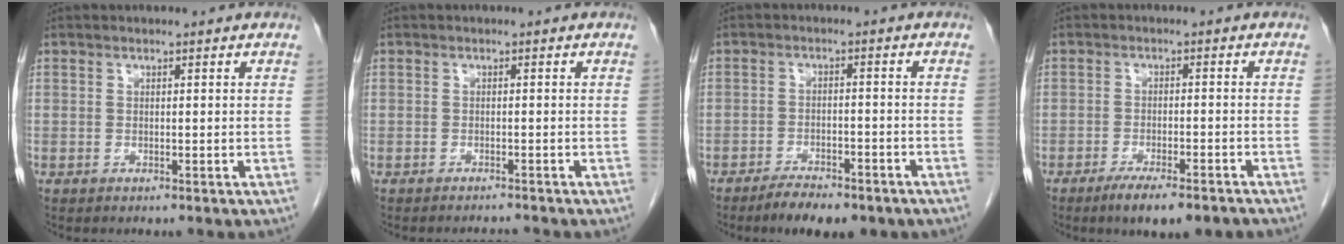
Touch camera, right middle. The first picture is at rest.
{"total": 2.3, "force": [-2.3, -0.3, -0.5], "torque": [0.008, -0.009, -0.029]}
{"total": 7.4, "force": [-5.7, 2.4, 4.1], "torque": [-0.060, -0.005, -0.083]}
{"total": 7.3, "force": [-5.5, 1.5, 4.6], "torque": [-0.065, -0.010, -0.081]}